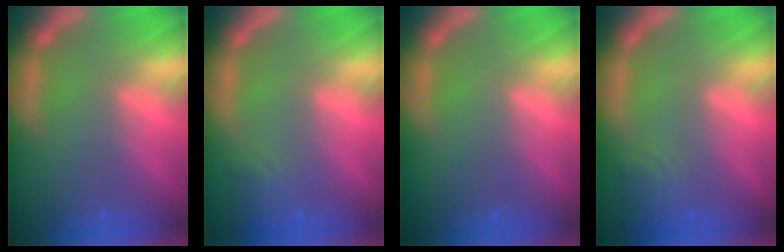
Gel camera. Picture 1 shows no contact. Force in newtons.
{"total": 2.4}
{"total": 0.0}
{"total": 2.9}